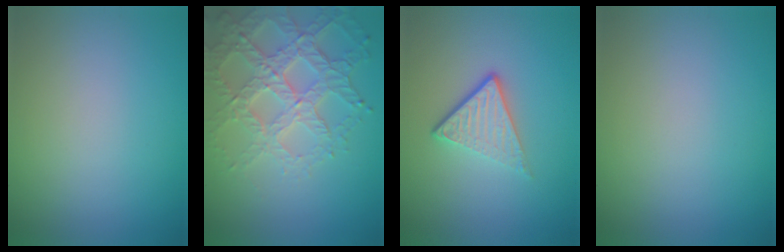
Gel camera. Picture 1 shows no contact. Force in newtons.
{"total": 6.0, "press": 4.7, "slide": 3.7}
{"total": 3.7, "press": 2.4, "slide": 2.8}
{"total": 0.0}